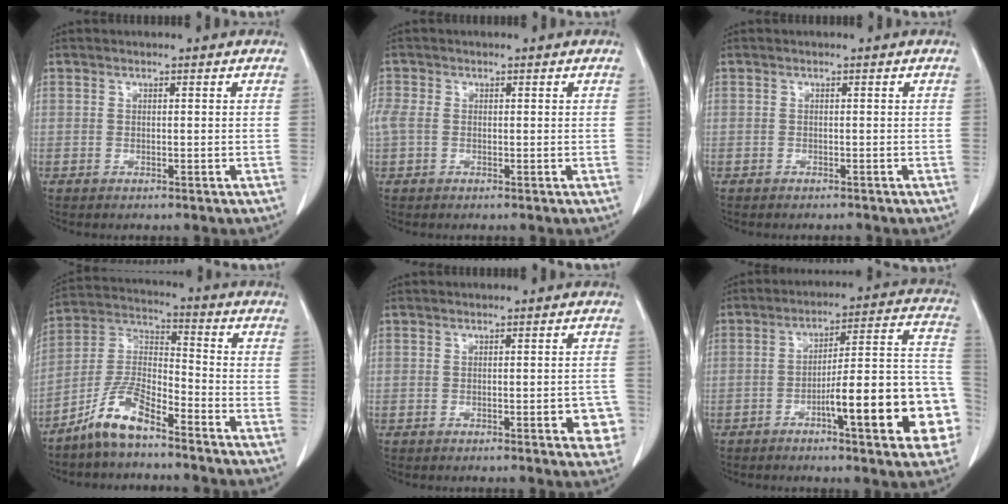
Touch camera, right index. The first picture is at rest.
{"total": 3.1, "force": [0.0, 2.3, 2.1], "torque": [-0.082, 0.020, 0.004]}
{"total": 0.9, "force": [-0.9, 0.2, 0.1], "torque": [-0.003, -0.001, -0.014]}
{"total": 9.0, "force": [-6.8, 2.5, 5.4], "torque": [-0.119, 0.010, -0.136]}
{"total": 4.5, "force": [-1.6, 1.3, 4.0], "torque": [-0.030, 0.003, -0.018]}
{"total": 17.6, "force": [-6.2, 2.6, 16.3], "torque": [-0.163, 0.035, -0.080]}